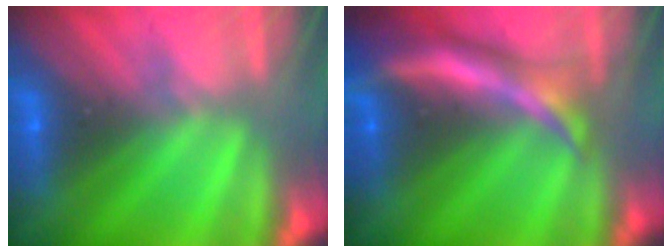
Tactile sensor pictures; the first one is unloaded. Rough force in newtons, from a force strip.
{"total": 5.8}